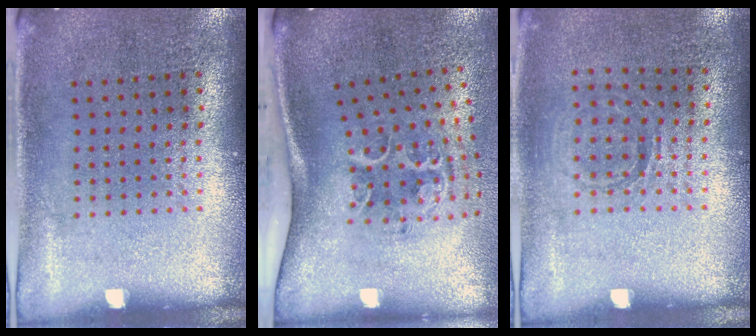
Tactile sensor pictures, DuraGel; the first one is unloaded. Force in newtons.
{"total": 2.1, "press": 1.3, "slide": 1.6}
{"total": 0.9, "press": 0.9, "slide": 0.1}